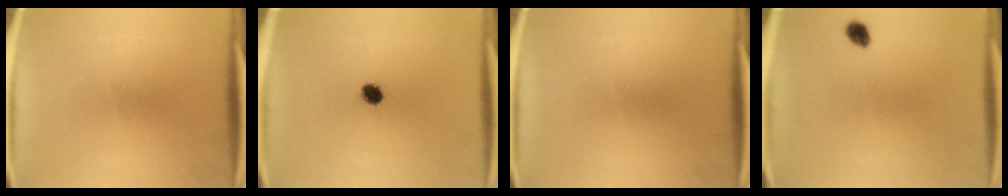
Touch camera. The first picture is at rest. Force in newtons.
{"total": 3.5}
{"total": 0.0}
{"total": 1.9}